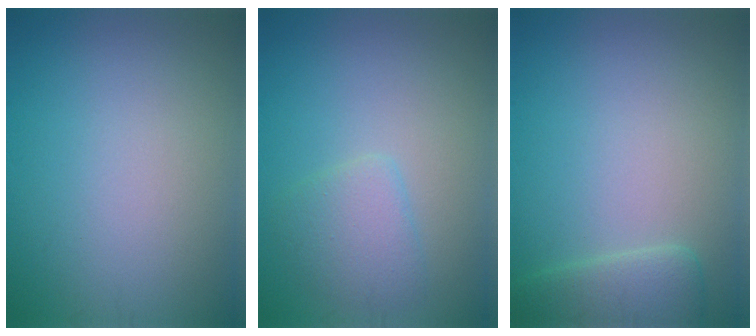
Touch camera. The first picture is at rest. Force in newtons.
{"total": 2.4, "press": 2.4, "slide": 0.3}
{"total": 2.9, "press": 2.9, "slide": 0.3}